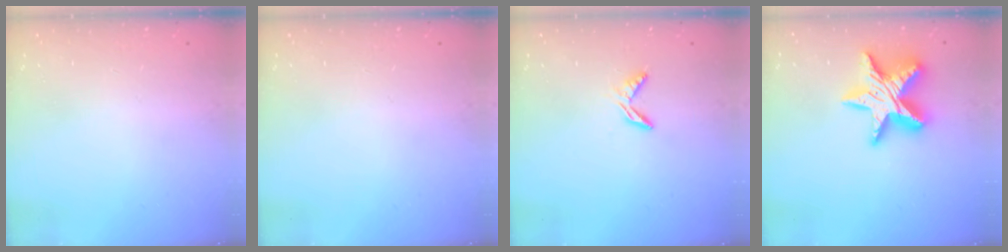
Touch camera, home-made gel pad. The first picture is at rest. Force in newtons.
{"total": 0.0}
{"total": 4.6, "press": 4.6, "slide": 0.4}
{"total": 16.7, "press": 16.7, "slide": 1.1}